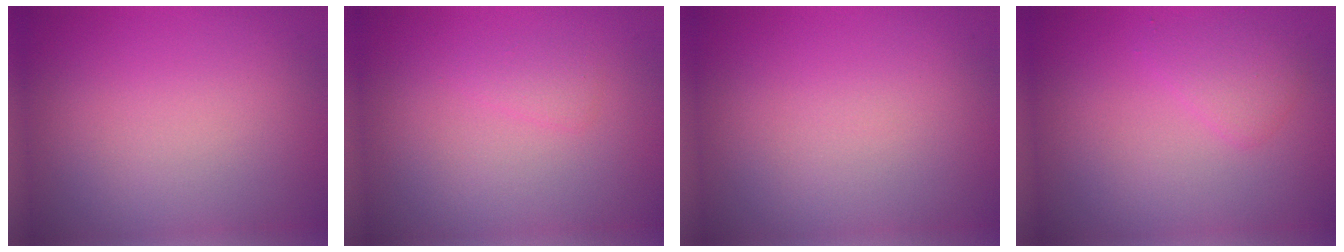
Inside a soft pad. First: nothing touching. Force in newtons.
{"total": 0.9, "press": 0.9, "slide": 0.1}
{"total": 0.0}
{"total": 1.6, "press": 1.6, "slide": 0.0}